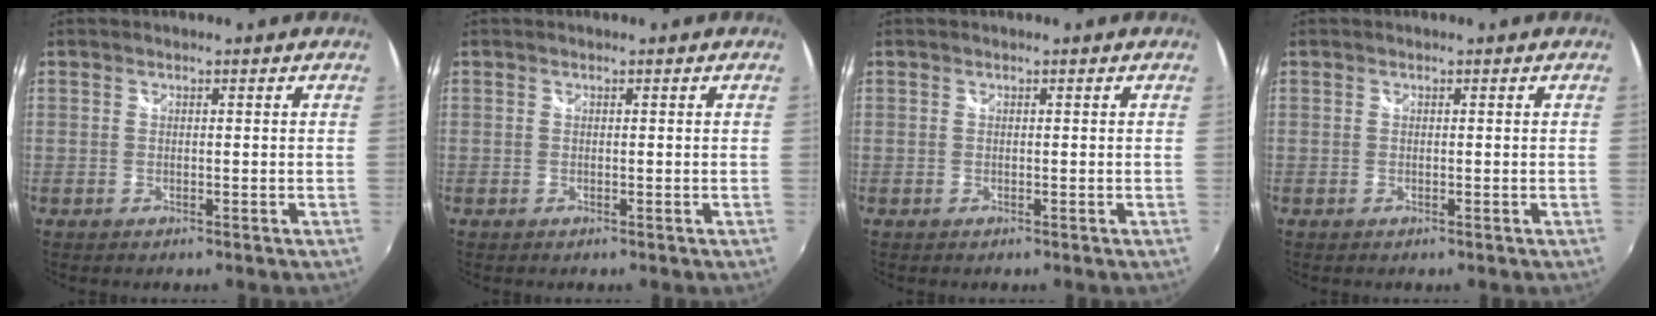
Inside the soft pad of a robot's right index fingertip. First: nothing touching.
{"total": 0.0}
{"total": 0.0}
{"total": 0.0}